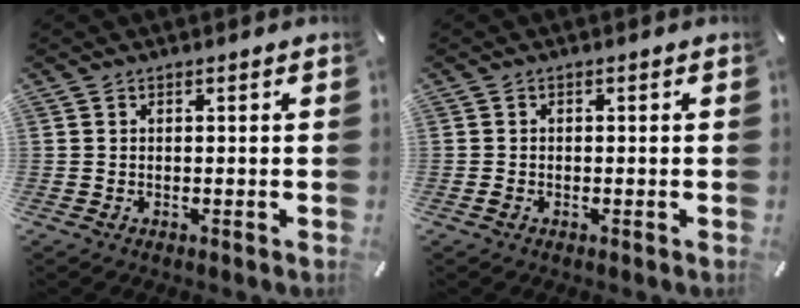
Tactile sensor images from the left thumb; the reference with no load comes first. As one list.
[{"total": 0.6, "force": [-0.3, 0.5, 0.1], "torque": [-0.001, 0.002, -0.008]}]